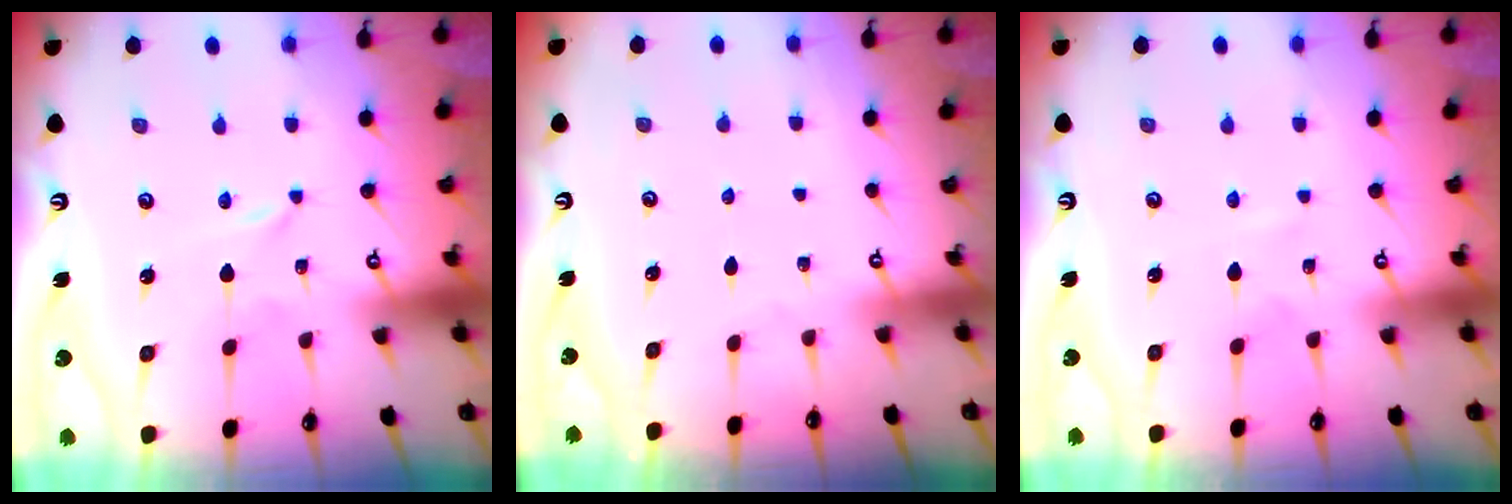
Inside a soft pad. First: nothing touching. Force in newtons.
{"total": 0.0}
{"total": 2.2, "press": 2.2, "slide": 0.2}